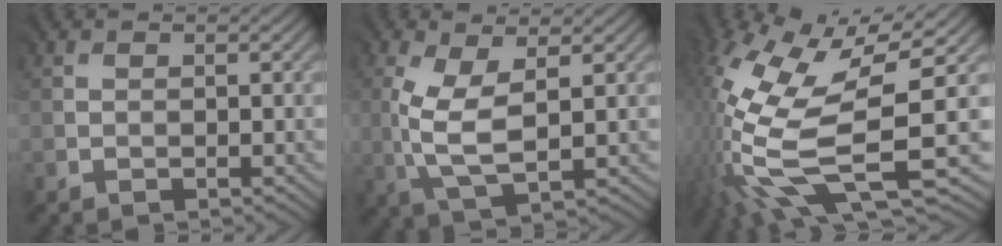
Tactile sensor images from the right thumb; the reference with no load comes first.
{"total": 5.9, "force": [0.5, 2.3, 5.4], "torque": [-0.137, 0.000, 0.013]}
{"total": 14.6, "force": [-2.0, 6.6, 12.9], "torque": [-0.317, -0.033, -0.012]}